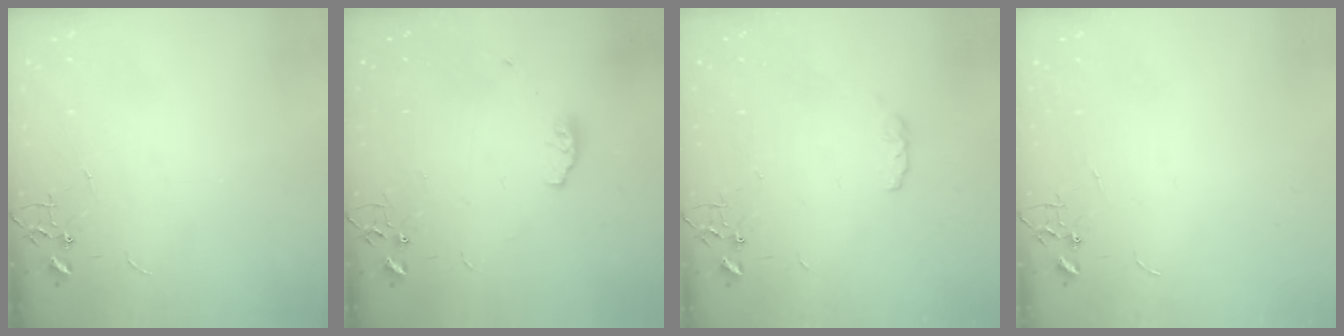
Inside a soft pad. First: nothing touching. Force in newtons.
{"total": 4.9, "press": 4.8, "slide": 1.1}
{"total": 4.8, "press": 4.8, "slide": 0.7}
{"total": 0.0}